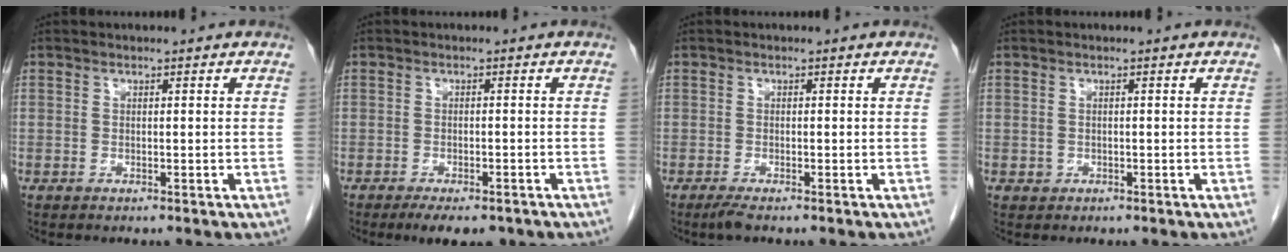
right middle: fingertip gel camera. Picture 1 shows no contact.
{"total": 6.3, "force": [-4.6, 2.3, 3.6], "torque": [-0.047, -0.007, -0.064]}
{"total": 1.5, "force": [-1.1, 0.0, 1.0], "torque": [-0.029, -0.007, -0.023]}
{"total": 0.6, "force": [-0.1, 0.6, 0.1], "torque": [-0.002, 0.002, -0.001]}